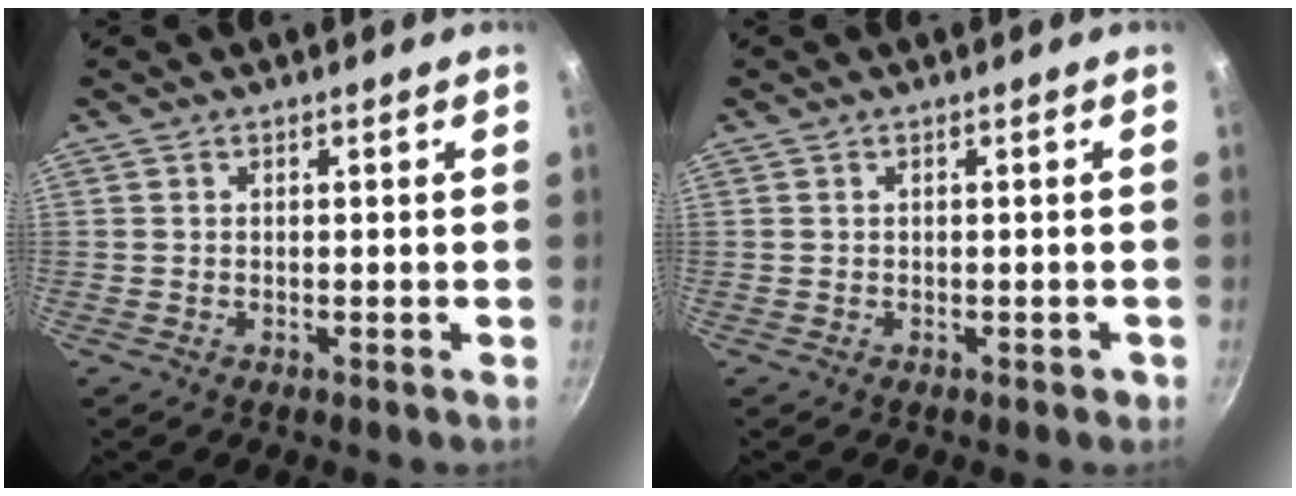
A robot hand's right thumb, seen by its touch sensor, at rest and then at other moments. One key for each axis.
{"total": 0.8, "fx": -0.3, "fy": 0.6, "fz": 0.5, "tx": 0.003, "ty": 0.008, "tz": 0.002}